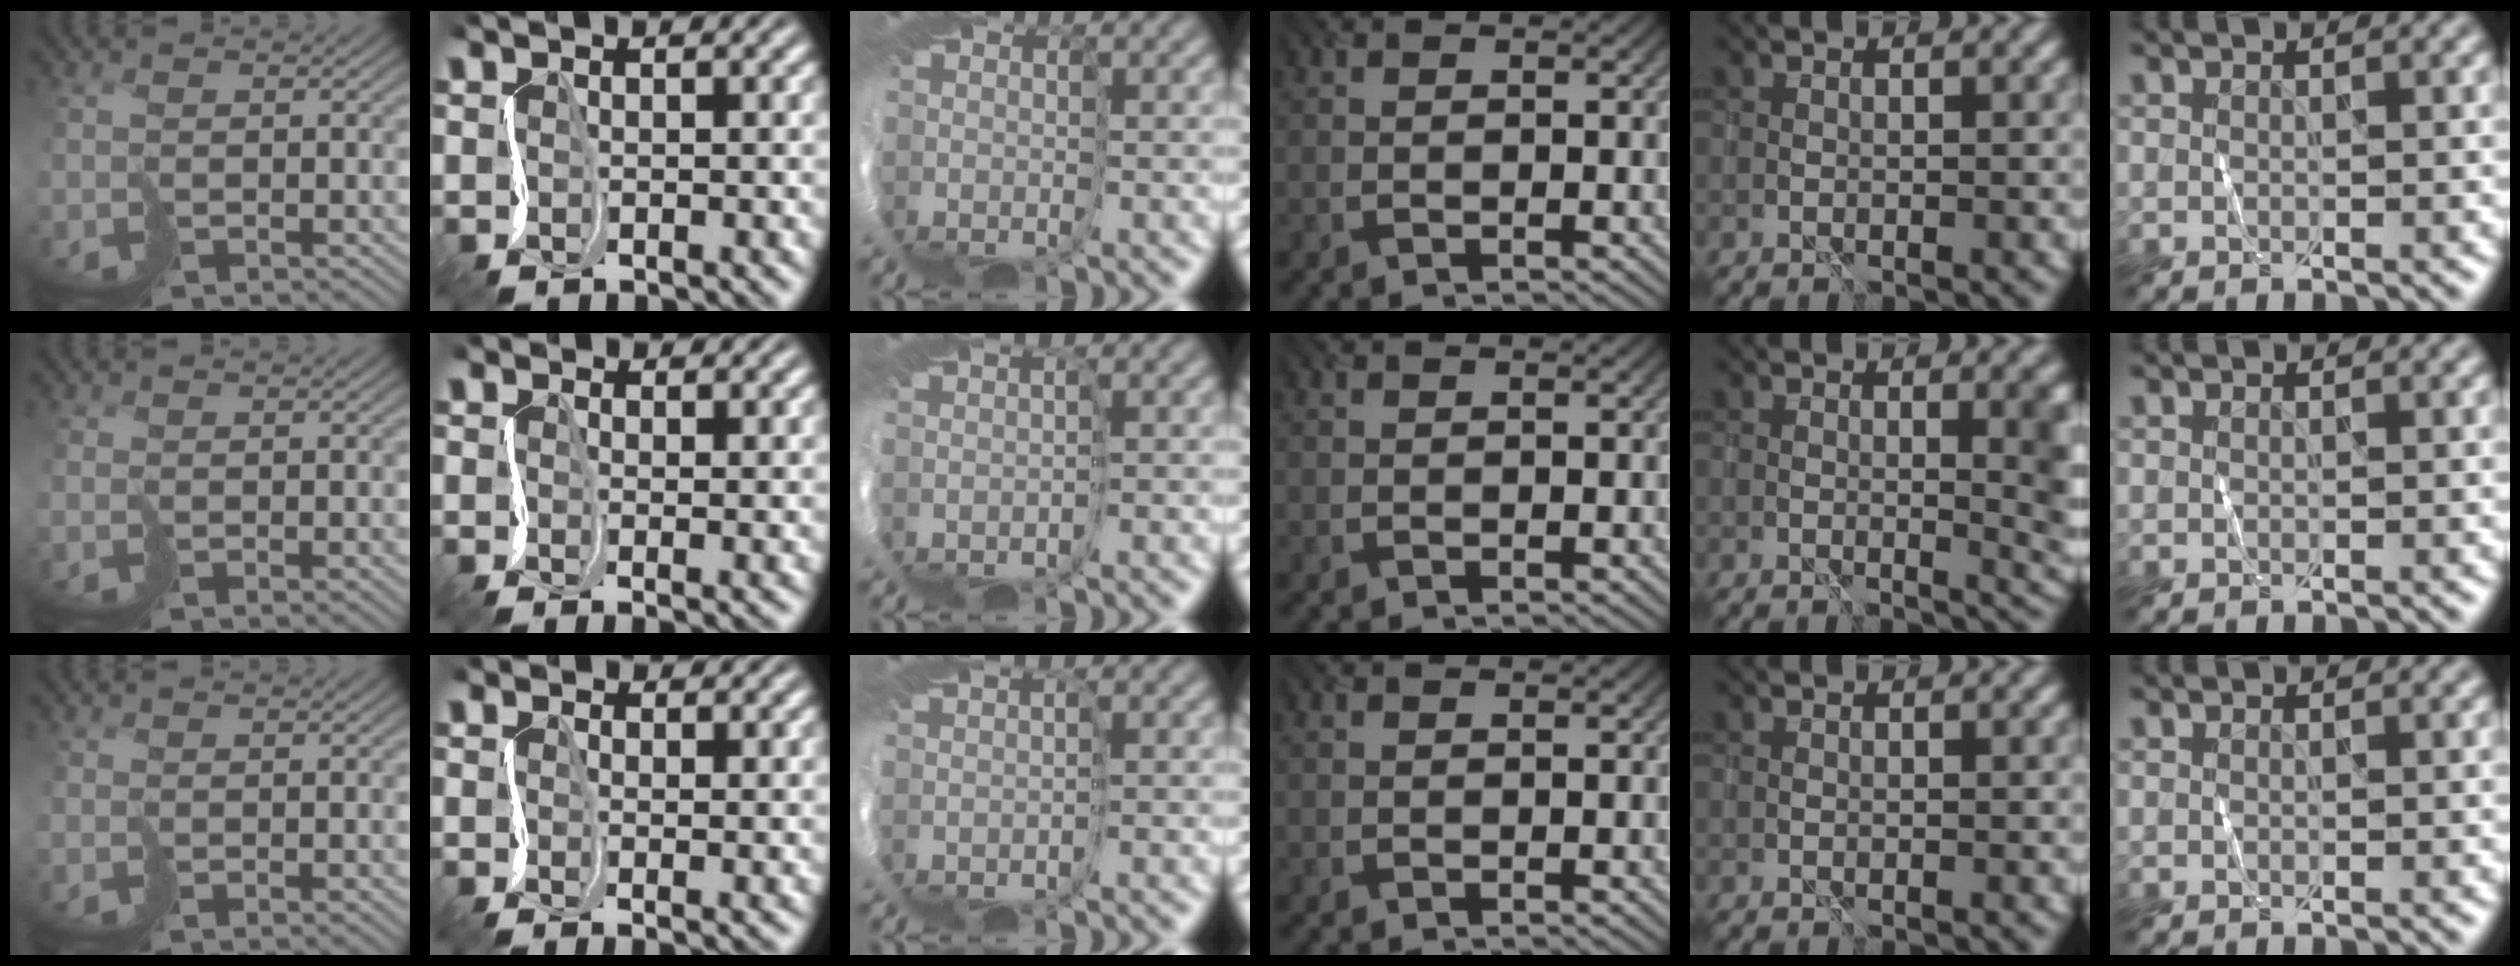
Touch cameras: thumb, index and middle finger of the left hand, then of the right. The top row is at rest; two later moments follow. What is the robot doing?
{"motion": "cut", "object": "tissue"}